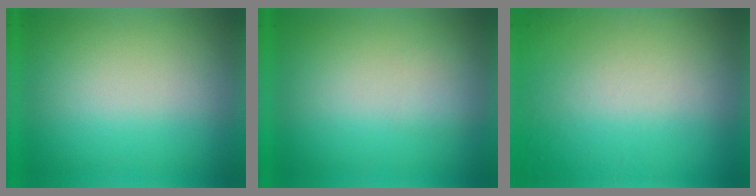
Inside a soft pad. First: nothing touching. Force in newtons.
{"total": 1.1}
{"total": 5.9}